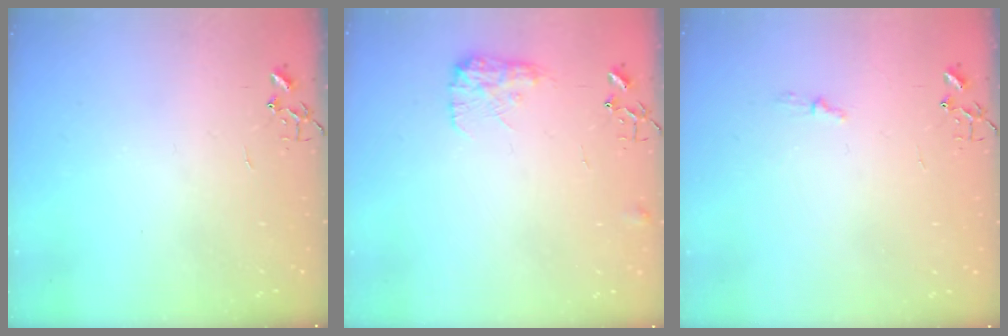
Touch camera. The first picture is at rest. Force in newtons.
{"total": 9.5, "press": 9.5, "slide": 0.3}
{"total": 3.8, "press": 3.7, "slide": 0.5}